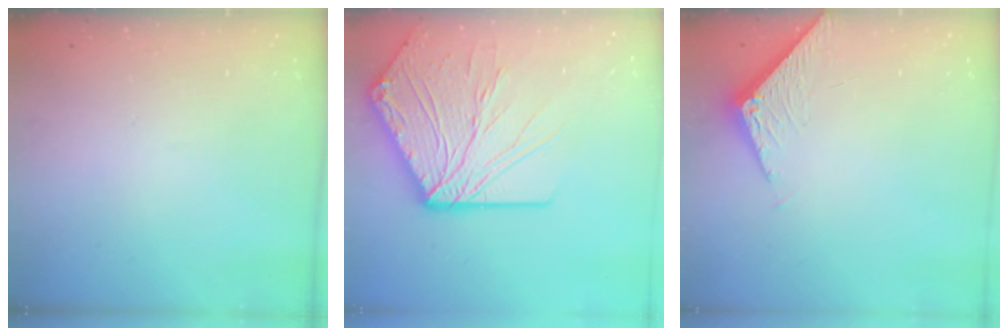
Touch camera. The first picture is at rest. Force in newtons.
{"total": 22.4, "press": 22.3, "slide": 2.8}
{"total": 4.0, "press": 4.0, "slide": 0.1}